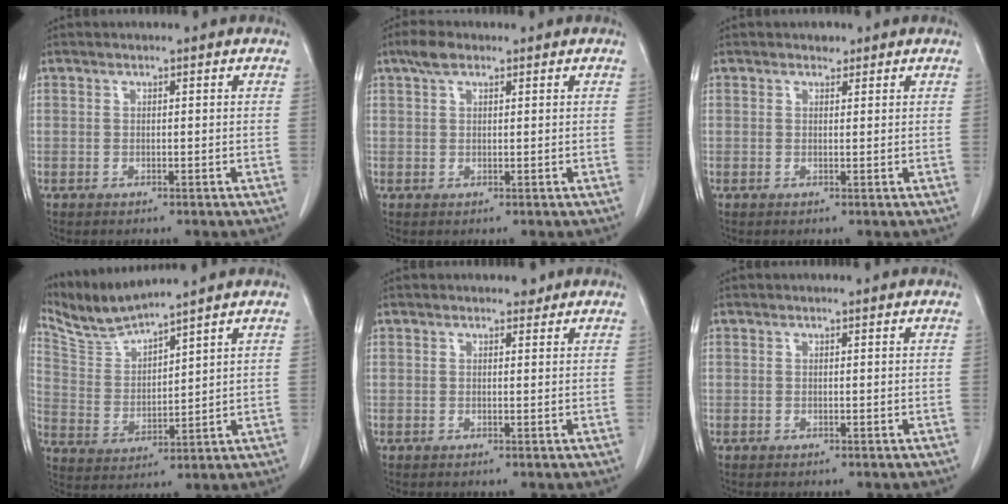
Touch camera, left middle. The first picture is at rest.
{"total": 2.6, "force": [1.7, 1.1, 1.6], "torque": [-0.037, 0.012, 0.032]}
{"total": 1.0, "force": [0.8, 0.6, 0.1], "torque": [-0.005, -0.004, 0.009]}
{"total": 7.0, "force": [6.8, -1.1, 1.1], "torque": [-0.043, -0.004, 0.152]}
{"total": 1.0, "force": [0.8, 0.5, 0.2], "torque": [-0.006, -0.003, 0.007]}
{"total": 0.0}